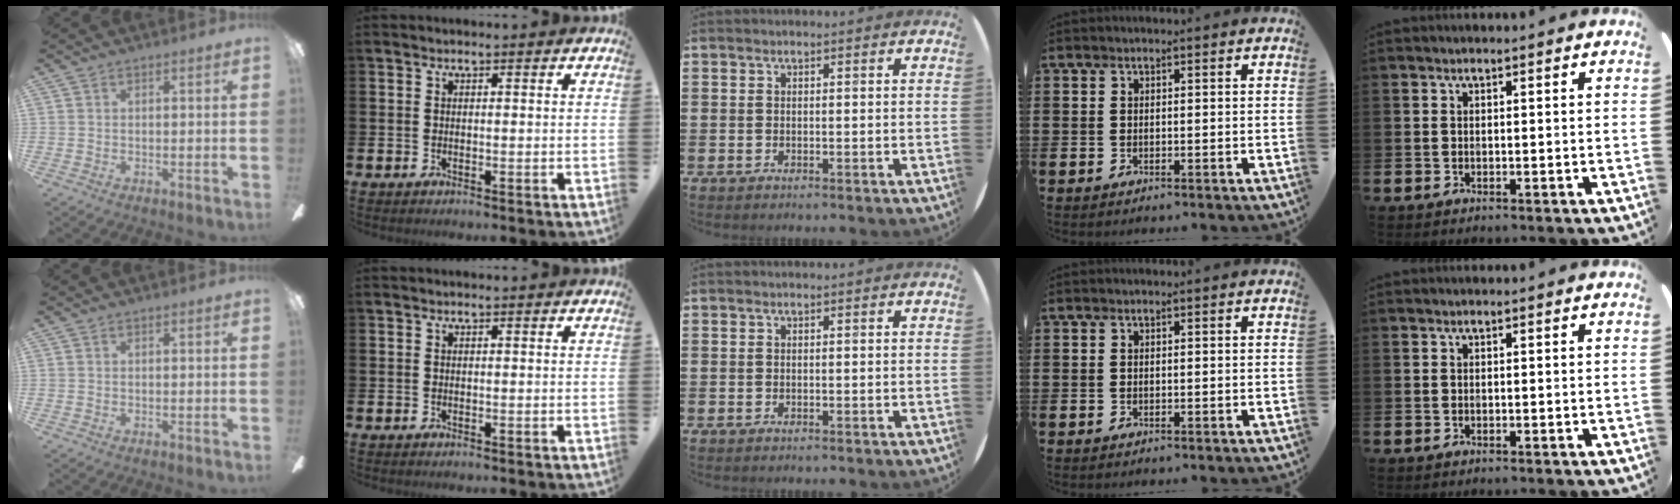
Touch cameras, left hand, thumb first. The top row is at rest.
{}